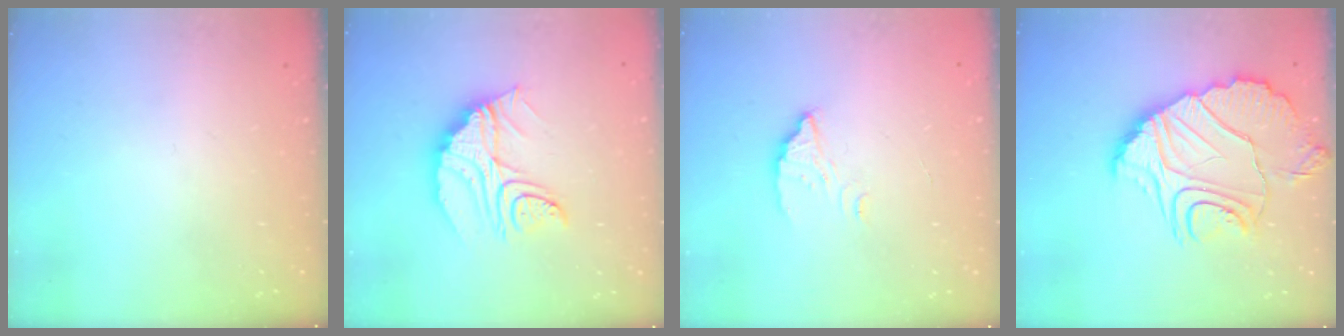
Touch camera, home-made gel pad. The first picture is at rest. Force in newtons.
{"total": 13.6, "press": 13.6, "slide": 1.2}
{"total": 2.9, "press": 2.9, "slide": 0.1}
{"total": 13.9, "press": 13.9, "slide": 0.6}